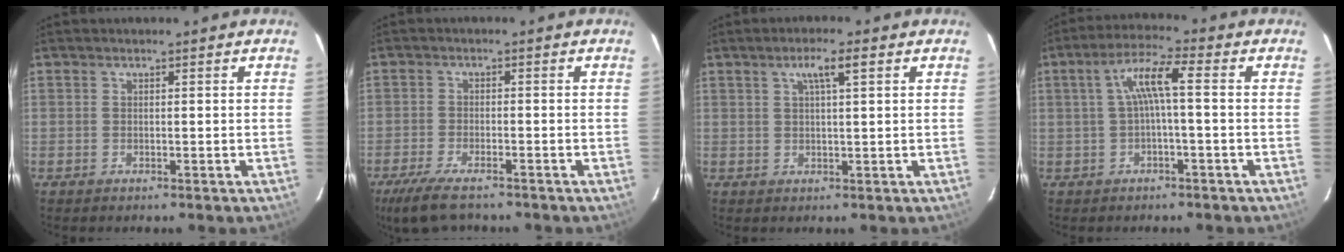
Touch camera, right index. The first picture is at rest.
{"total": 8.3, "force": [-6.5, 2.3, 4.6], "torque": [-0.118, -0.024, -0.120]}
{"total": 3.7, "force": [1.7, 0.4, 3.2], "torque": [-0.059, 0.008, 0.030]}
{"total": 5.9, "force": [-0.2, 0.5, 5.9], "torque": [-0.122, 0.014, 0.001]}